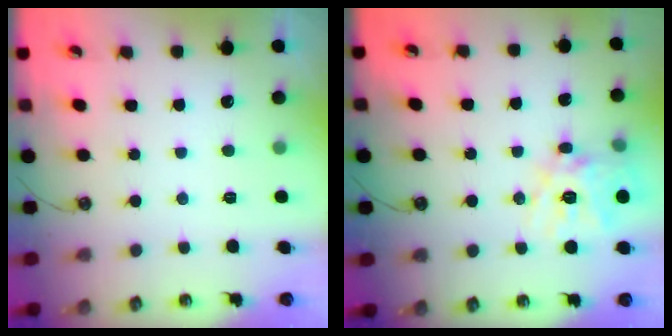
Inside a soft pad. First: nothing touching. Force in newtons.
{"total": 15.4, "press": 15.2, "slide": 2.1}